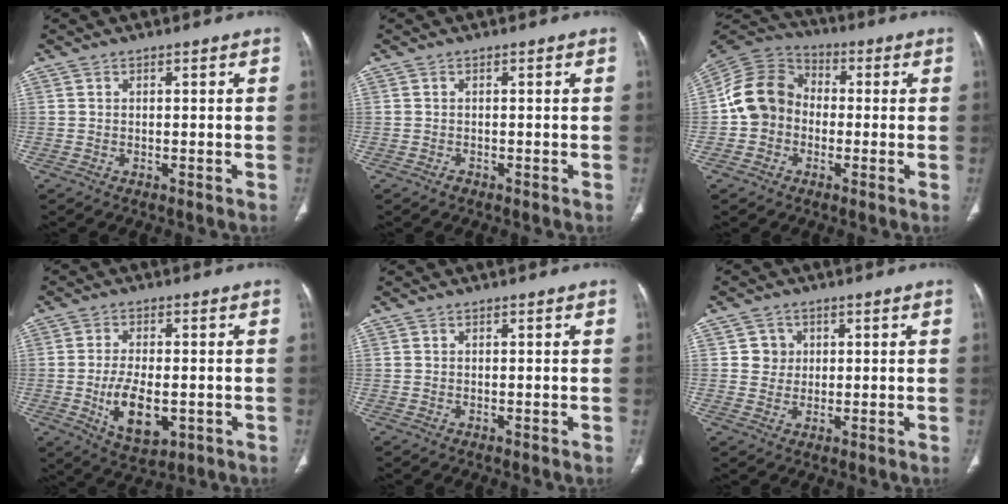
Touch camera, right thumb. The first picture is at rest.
{"total": 0.7, "force": [-0.6, 0.4, 0.2], "torque": [0.001, 0.001, -0.012]}
{"total": 11.8, "force": [-1.2, 10.1, 6.1], "torque": [-0.104, 0.033, -0.037]}
{"total": 9.8, "force": [-2.2, 5.1, 8.1], "torque": [-0.131, -0.005, -0.027]}
{"total": 0.0}
{"total": 3.5, "force": [0.8, 3.4, 0.5], "torque": [0.015, 0.001, 0.010]}